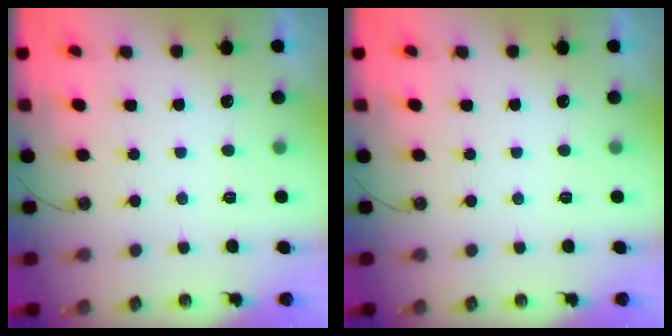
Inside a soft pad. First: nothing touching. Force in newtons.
{"total": 0.0}